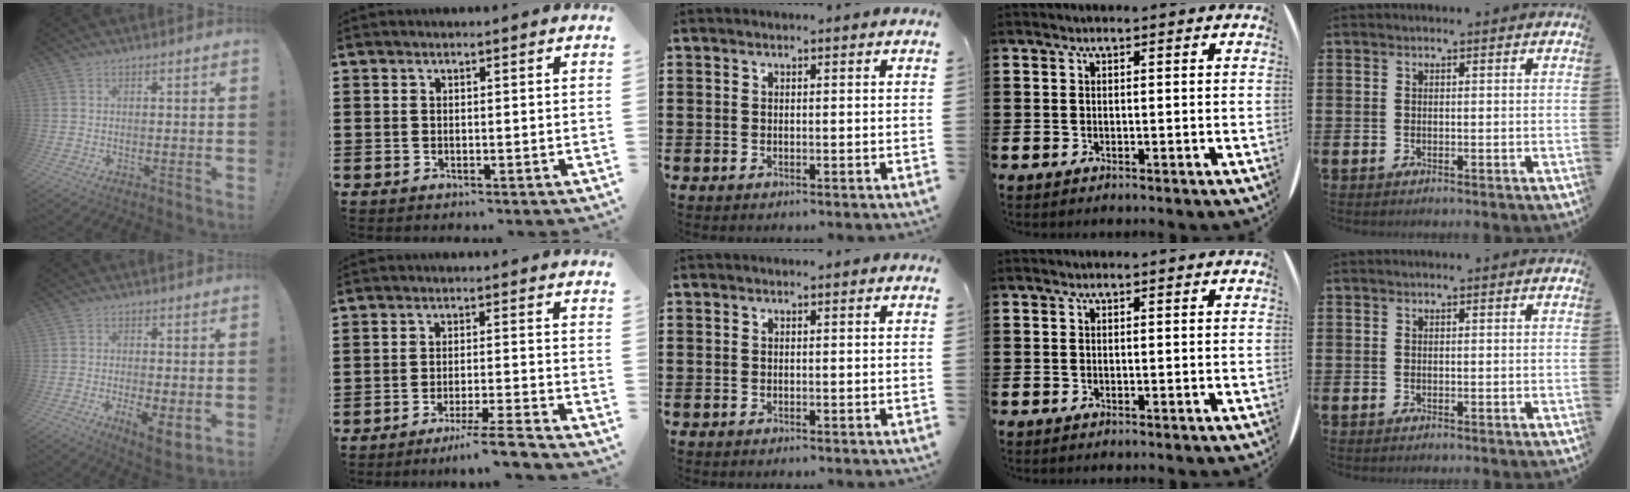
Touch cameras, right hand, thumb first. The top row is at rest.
{"thumb": {"total": 6.3, "force": [-0.9, 2.0, 5.9], "torque": [-0.090, -0.013, -0.009]}, "index": {"total": 4.6, "force": [-4.0, -0.8, 2.2], "torque": [-0.034, -0.015, -0.074]}}